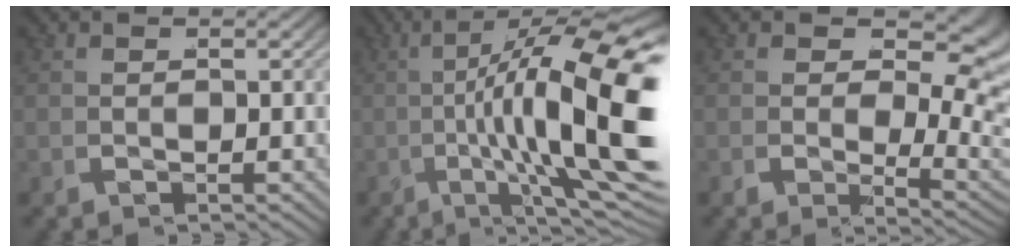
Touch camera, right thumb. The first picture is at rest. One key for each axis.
{"total": 14.2, "fx": 0.4, "fy": 4.9, "fz": 13.3, "tx": -0.195, "ty": 0.000, "tz": 0.007}
{"total": 6.2, "fx": 0.2, "fy": 3.8, "fz": 4.8, "tx": -0.063, "ty": -0.031, "tz": 0.017}